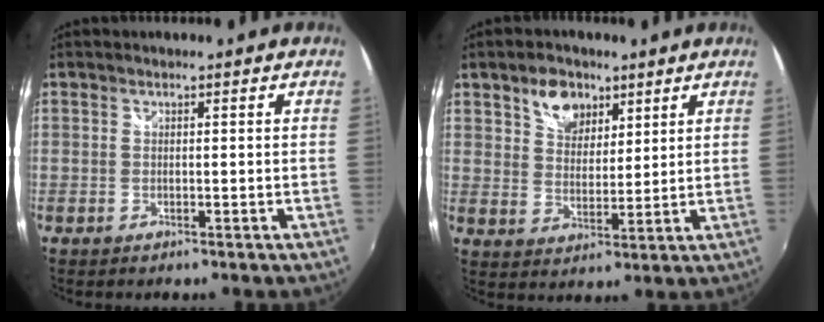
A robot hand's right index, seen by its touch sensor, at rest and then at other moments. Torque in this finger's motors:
{"motor_torque": [0.35, 0.34, 0.09, 0.04]}